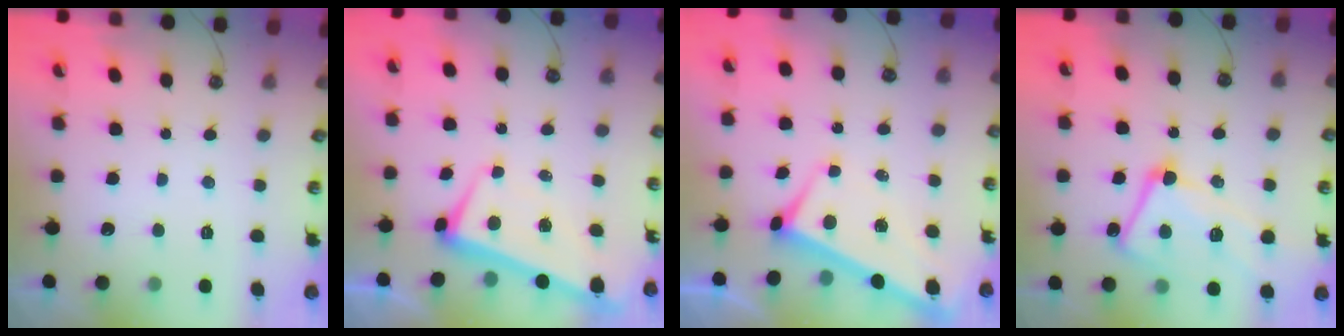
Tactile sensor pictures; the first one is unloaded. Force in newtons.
{"total": 2.1, "press": 2.0, "slide": 0.7}
{"total": 1.9, "press": 1.9, "slide": 0.5}
{"total": 12.4, "press": 12.3, "slide": 1.7}